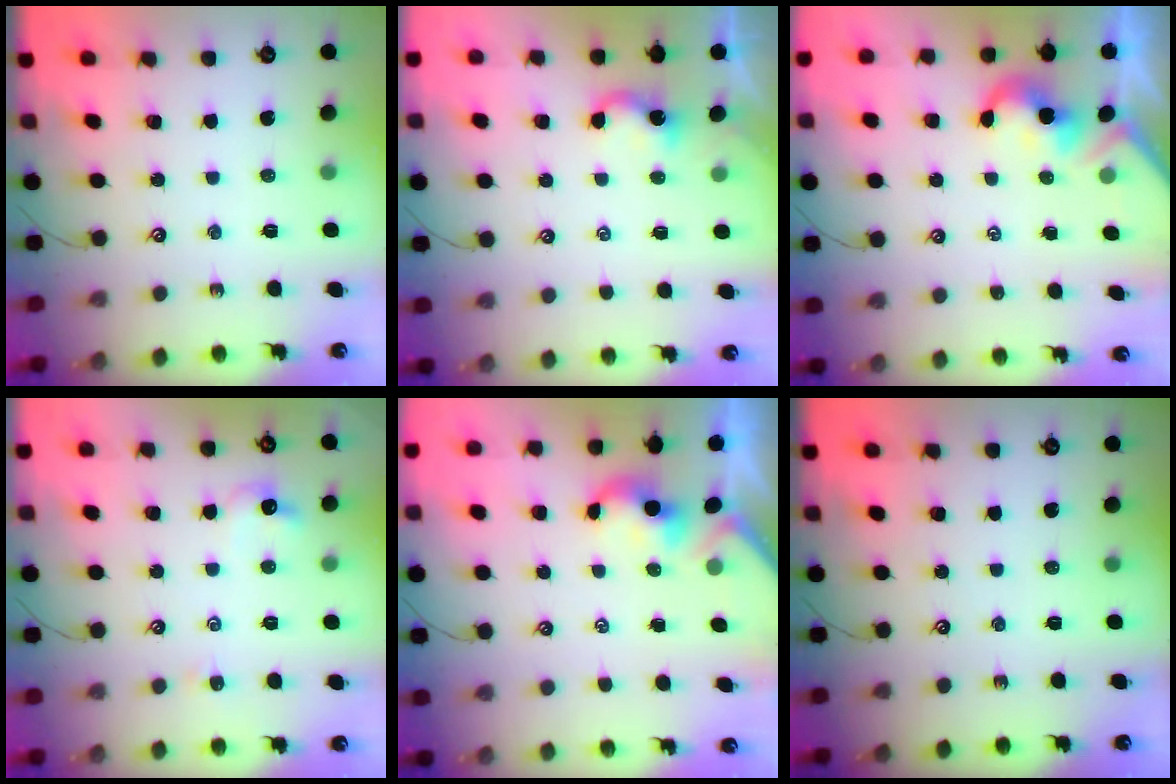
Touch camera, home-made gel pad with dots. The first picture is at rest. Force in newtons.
{"total": 2.6, "press": 2.6, "slide": 0.2}
{"total": 2.0, "press": 1.9, "slide": 0.5}
{"total": 2.4, "press": 2.3, "slide": 0.7}
{"total": 0.6, "press": 0.6, "slide": 0.3}
{"total": 0.0}